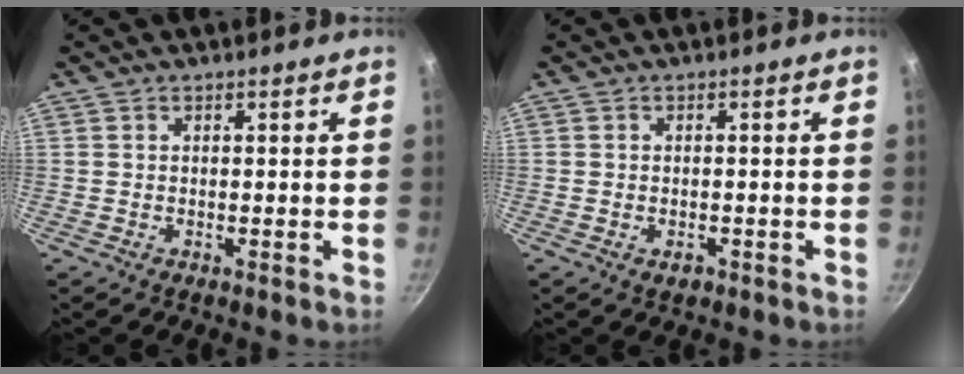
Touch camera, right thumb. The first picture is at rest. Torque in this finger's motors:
{"motor_torque": [-0.51, -0.15, -0.25, 0.25, 0.05]}